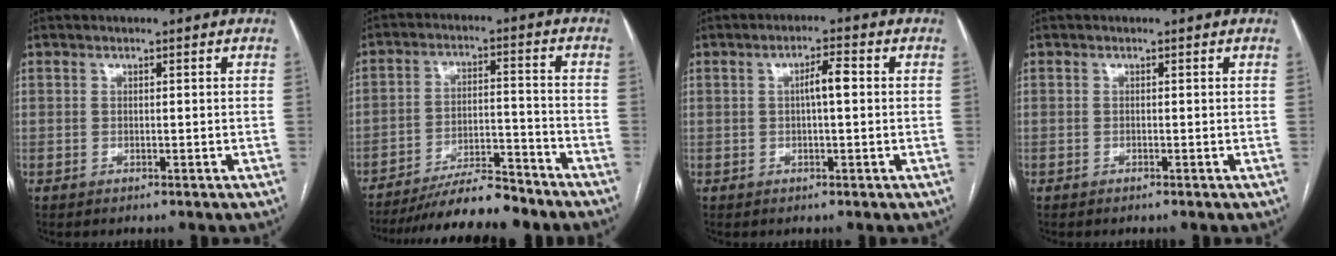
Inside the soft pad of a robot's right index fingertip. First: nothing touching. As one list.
[{"total": 12.1, "force": [-10.8, 1.7, 5.1], "torque": [-0.075, 0.004, -0.178]}, {"total": 3.3, "force": [0.2, 0.5, 3.3], "torque": [-0.056, 0.007, 0.003]}, {"total": 0.0}]